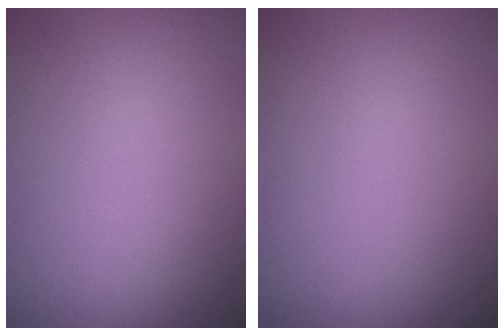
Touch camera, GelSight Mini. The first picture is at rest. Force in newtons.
{"total": 0.0}